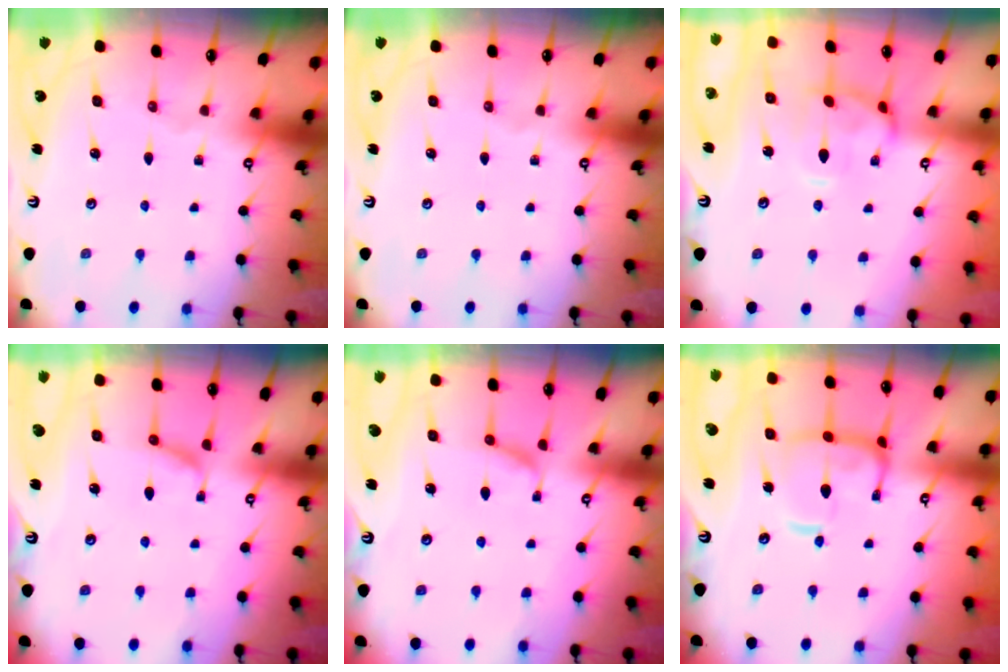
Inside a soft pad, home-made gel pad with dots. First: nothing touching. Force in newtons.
{"total": 0.0}
{"total": 1.3, "press": 1.3, "slide": 0.3}
{"total": 1.8, "press": 1.7, "slide": 0.6}
{"total": 1.8, "press": 1.7, "slide": 0.6}
{"total": 8.2, "press": 8.1, "slide": 1.1}